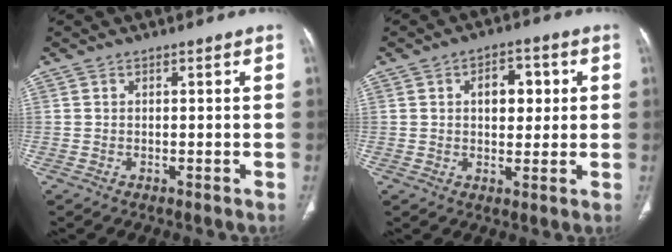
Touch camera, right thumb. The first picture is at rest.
{"total": 7.3, "force": [1.6, 4.5, 5.4], "torque": [-0.048, 0.004, 0.023]}